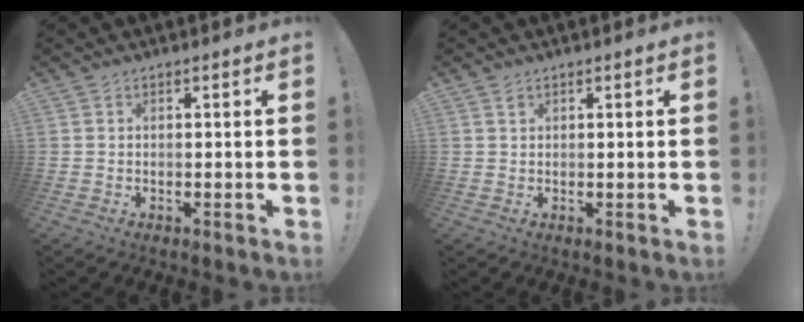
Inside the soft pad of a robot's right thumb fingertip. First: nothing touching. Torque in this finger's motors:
{"motor_torque": [-0.41, -0.12, -0.10, 0.18, -0.02]}